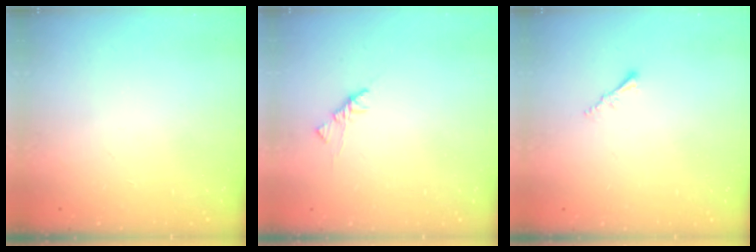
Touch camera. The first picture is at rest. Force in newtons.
{"total": 1.9, "press": 1.7, "slide": 0.6}
{"total": 1.5, "press": 1.5, "slide": 0.4}